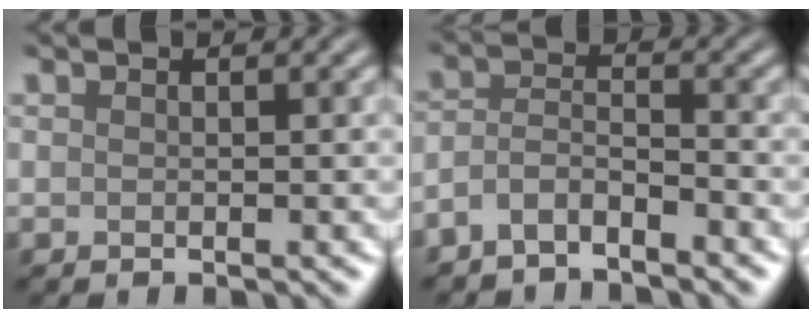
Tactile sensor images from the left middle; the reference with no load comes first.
{"total": 3.0, "force": [-2.5, 0.9, 1.5], "torque": [-0.032, 0.004, -0.057]}